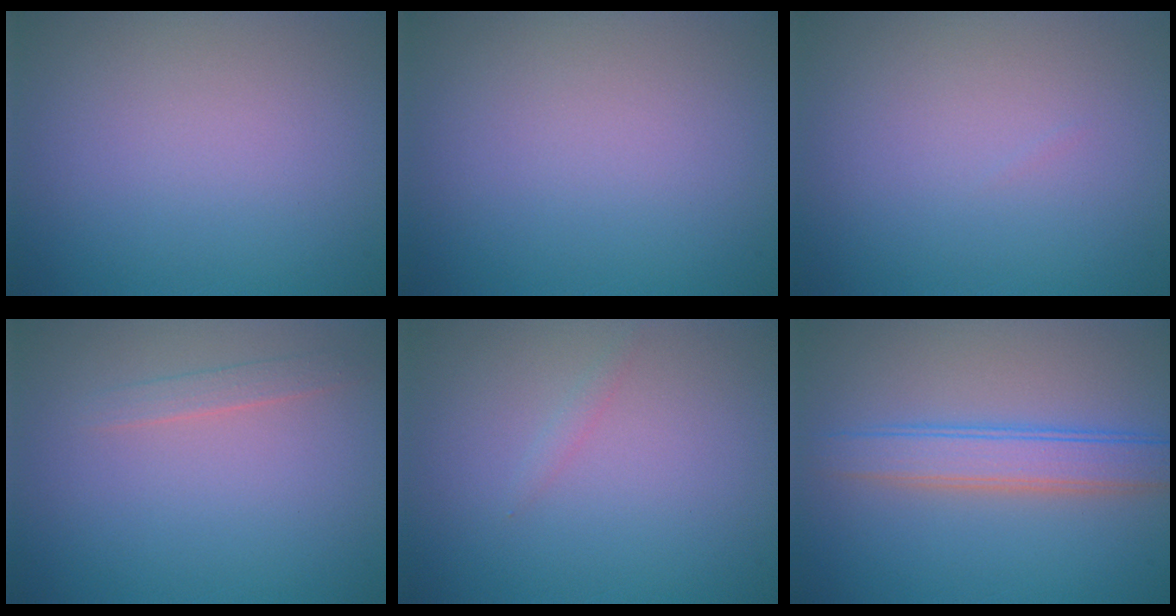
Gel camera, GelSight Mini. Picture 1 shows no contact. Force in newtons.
{"total": 0.0}
{"total": 0.0}
{"total": 1.1, "press": 1.1, "slide": 0.1}
{"total": 0.6, "press": 0.6, "slide": 0.0}
{"total": 3.9, "press": 3.9, "slide": 0.2}